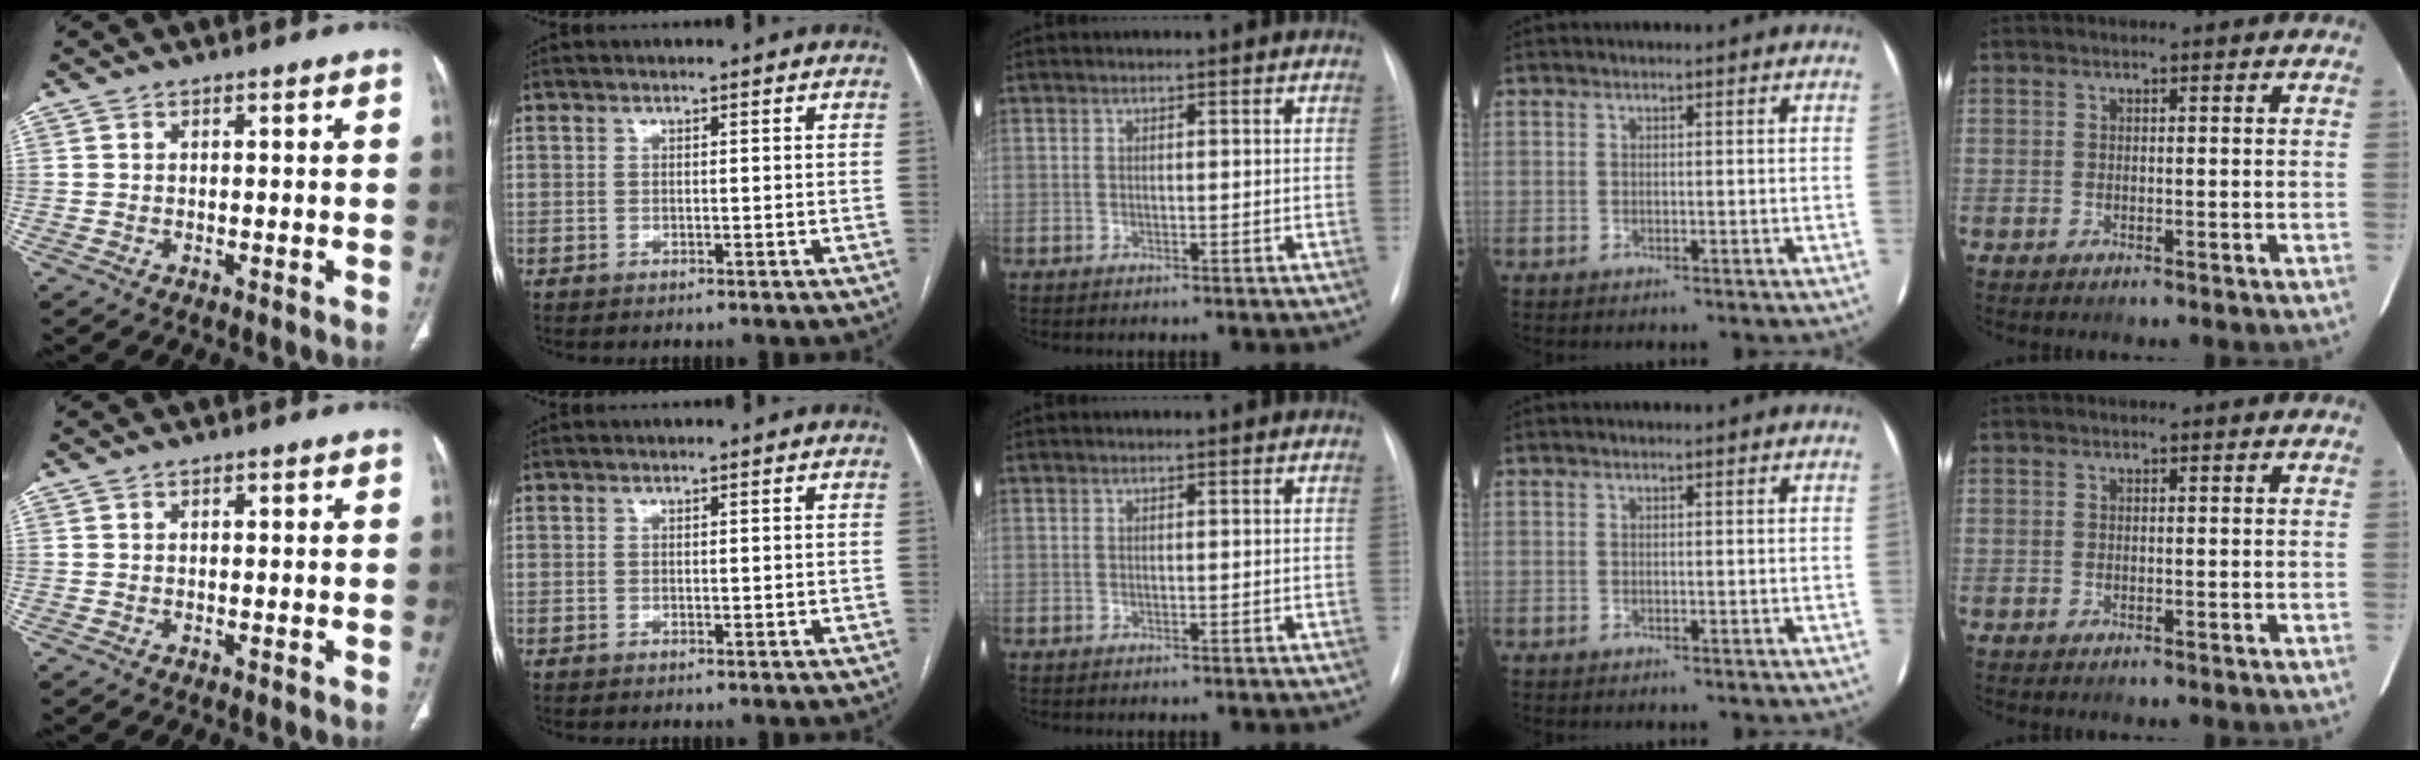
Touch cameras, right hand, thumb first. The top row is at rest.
{"thumb": {"total": 0.7, "force": [0.3, 0.3, 0.5], "torque": [-0.006, -0.002, 0.004]}, "index": {"total": 0.8, "force": [0.1, 0.3, 0.7], "torque": [-0.012, -0.003, 0.004]}}